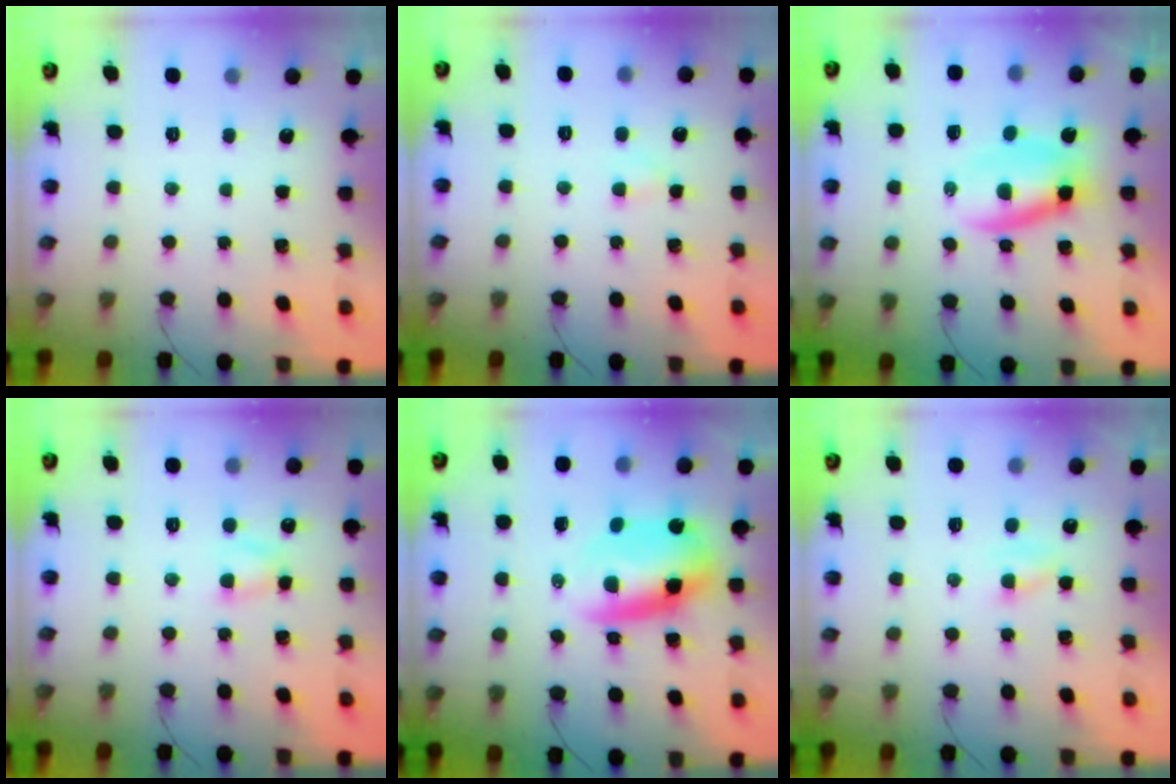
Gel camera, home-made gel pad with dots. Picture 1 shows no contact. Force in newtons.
{"total": 2.5, "press": 2.3, "slide": 0.9}
{"total": 6.1, "press": 6.0, "slide": 1.2}
{"total": 3.5, "press": 3.3, "slide": 1.2}
{"total": 9.4, "press": 9.0, "slide": 2.6}
{"total": 1.6, "press": 1.4, "slide": 0.7}